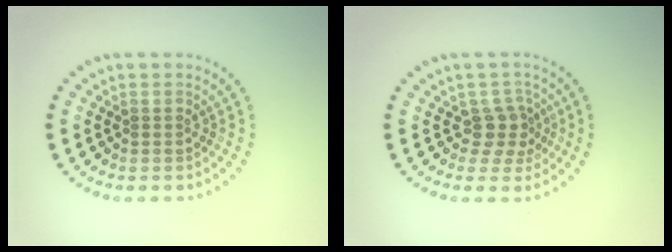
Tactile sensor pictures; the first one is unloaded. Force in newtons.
{"total": 2.4, "press": 1.8, "slide": 1.6}